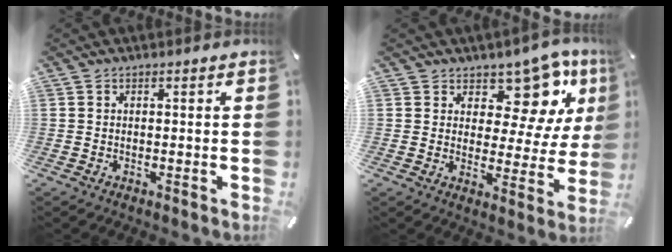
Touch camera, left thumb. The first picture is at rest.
{"total": 14.2, "force": [9.2, 7.7, 7.7], "torque": [-0.096, -0.076, 0.157]}